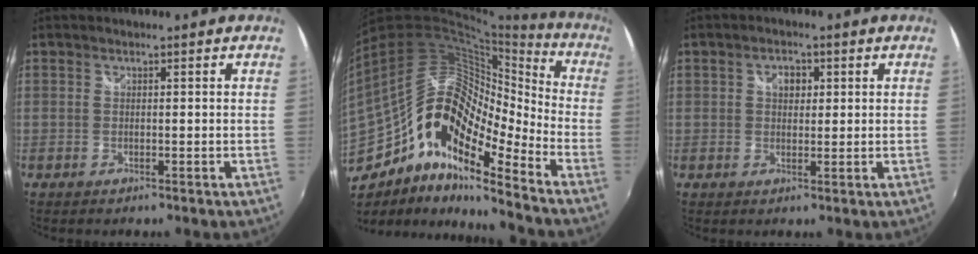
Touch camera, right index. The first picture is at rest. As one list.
[{"total": 19.5, "force": [-9.0, 7.8, 15.5], "torque": [-0.257, -0.012, -0.183]}, {"total": 3.0, "force": [0.8, 2.3, 1.8], "torque": [-0.024, 0.007, 0.012]}]